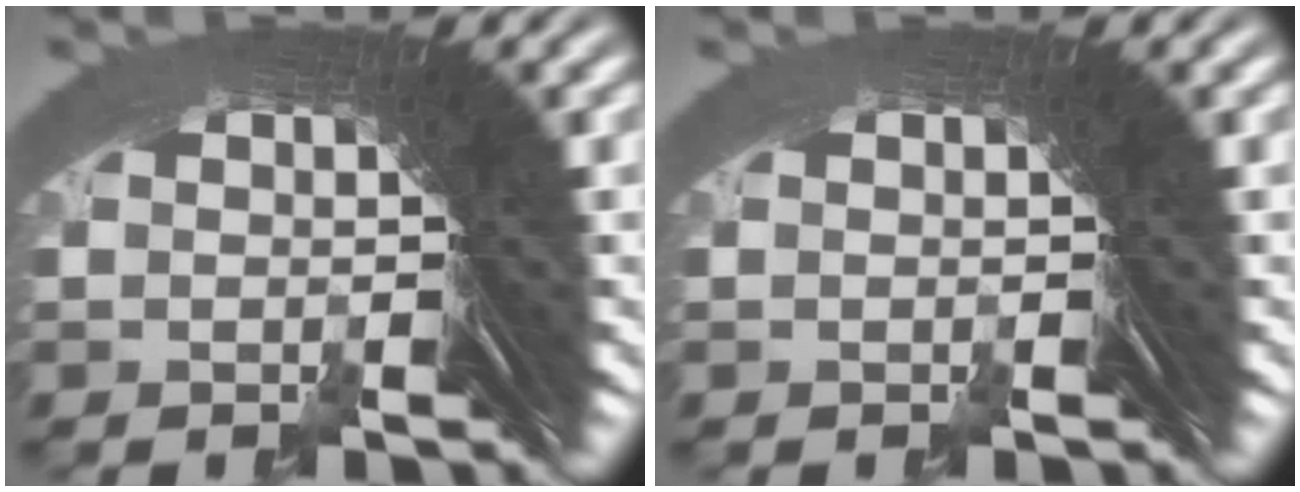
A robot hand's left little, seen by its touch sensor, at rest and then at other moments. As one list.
[{"total": 0.0}]